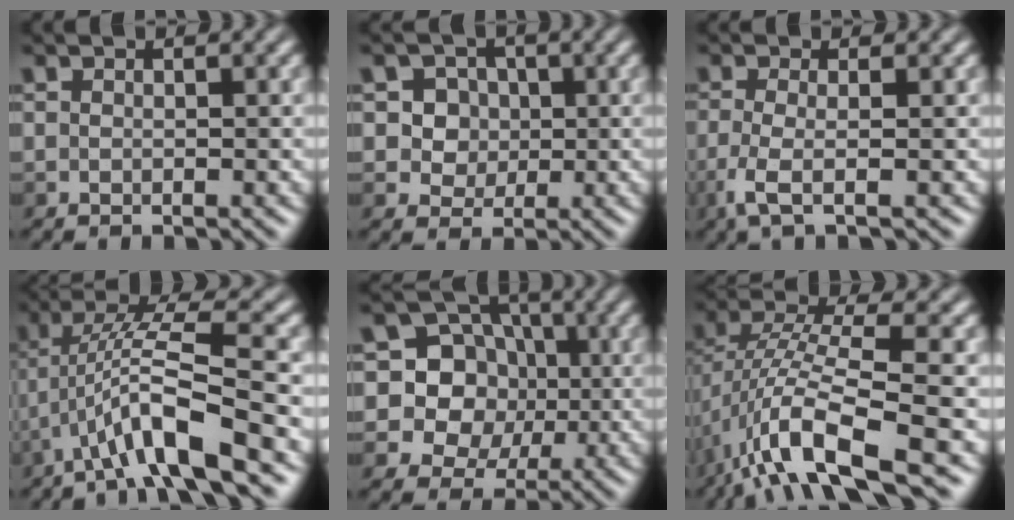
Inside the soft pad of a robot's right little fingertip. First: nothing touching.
{"total": 5.2, "force": [1.8, 4.4, 2.1], "torque": [-0.022, 0.011, 0.023]}
{"total": 2.6, "force": [-1.1, 0.5, 2.3], "torque": [-0.066, -0.001, -0.022]}
{"total": 6.9, "force": [-3.7, 0.2, 5.9], "torque": [-0.109, 0.019, -0.066]}
{"total": 12.7, "force": [2.2, 11.7, 4.6], "torque": [-0.120, 0.043, 0.027]}
{"total": 8.6, "force": [-4.5, 2.4, 6.9], "torque": [-0.134, 0.012, -0.091]}